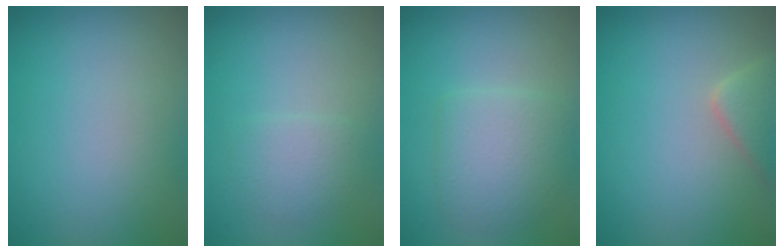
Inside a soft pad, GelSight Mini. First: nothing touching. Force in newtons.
{"total": 1.8, "press": 1.8, "slide": 0.1}
{"total": 3.7, "press": 3.7, "slide": 0.1}
{"total": 2.8, "press": 2.7, "slide": 0.1}